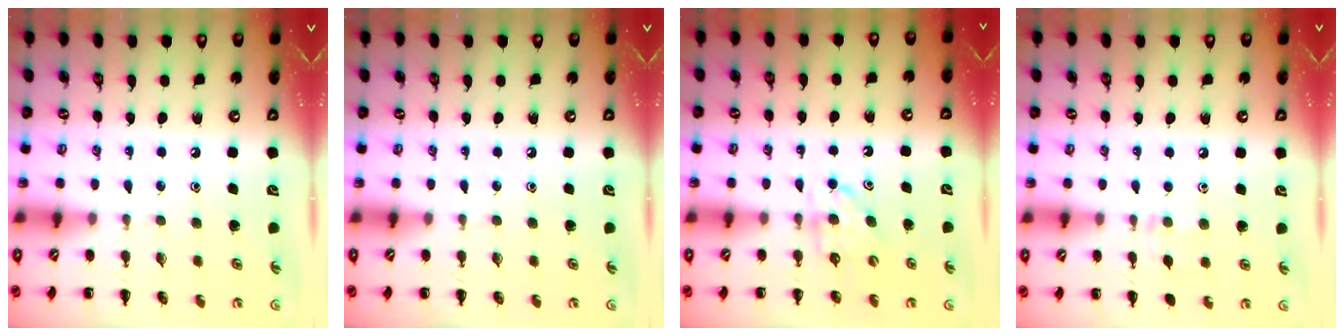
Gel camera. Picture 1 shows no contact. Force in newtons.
{"total": 0.0}
{"total": 5.0, "press": 4.8, "slide": 1.4}
{"total": 5.7, "press": 5.6, "slide": 1.5}